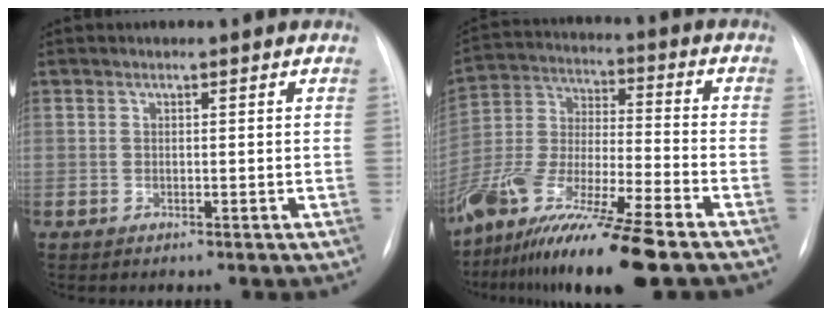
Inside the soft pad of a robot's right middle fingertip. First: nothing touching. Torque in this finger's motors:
{"motor_torque": [1.15, -0.99, 0.44, 0.21]}